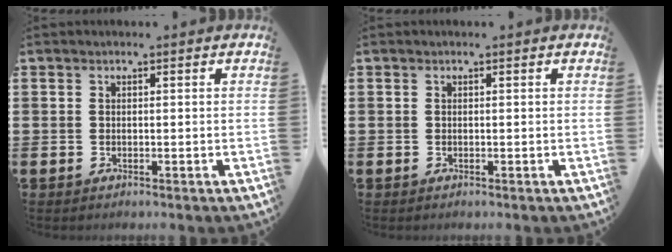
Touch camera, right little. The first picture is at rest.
{"total": 0.0}